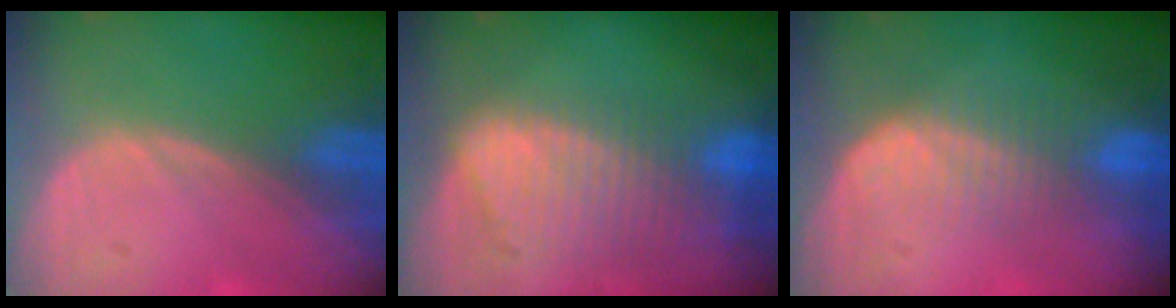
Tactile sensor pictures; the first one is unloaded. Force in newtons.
{"total": 9.3, "press": 8.1, "slide": 4.5}
{"total": 5.1, "press": 4.8, "slide": 1.4}